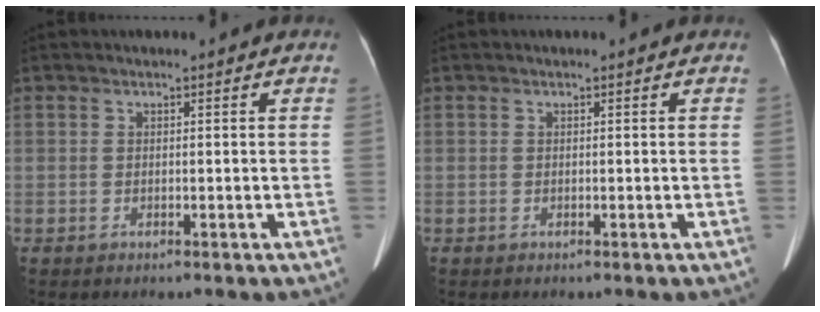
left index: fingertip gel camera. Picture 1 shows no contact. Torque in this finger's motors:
{"motor_torque": [0.00, 0.00, 0.00, 0.00]}